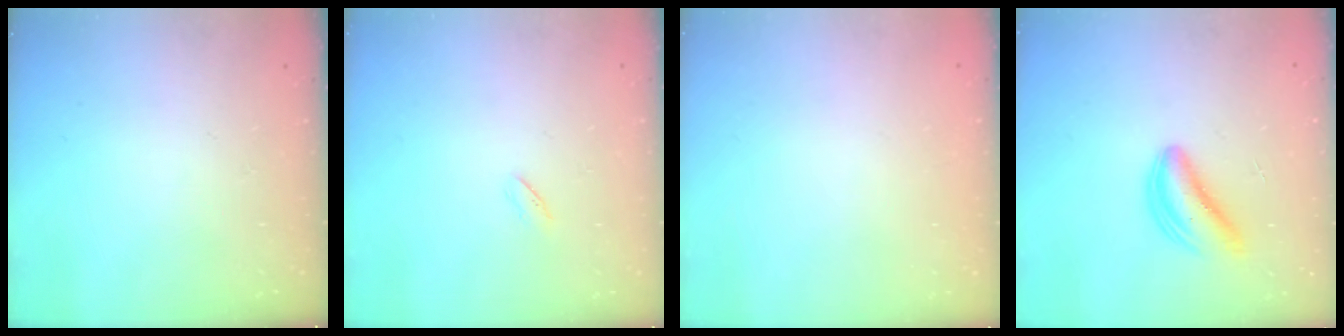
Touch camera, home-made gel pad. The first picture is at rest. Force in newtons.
{"total": 2.0, "press": 1.9, "slide": 0.7}
{"total": 2.0, "press": 2.0, "slide": 0.1}
{"total": 5.4, "press": 5.3, "slide": 1.1}